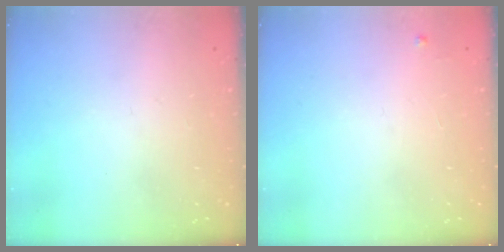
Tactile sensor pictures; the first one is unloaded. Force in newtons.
{"total": 2.4, "press": 2.4, "slide": 0.4}